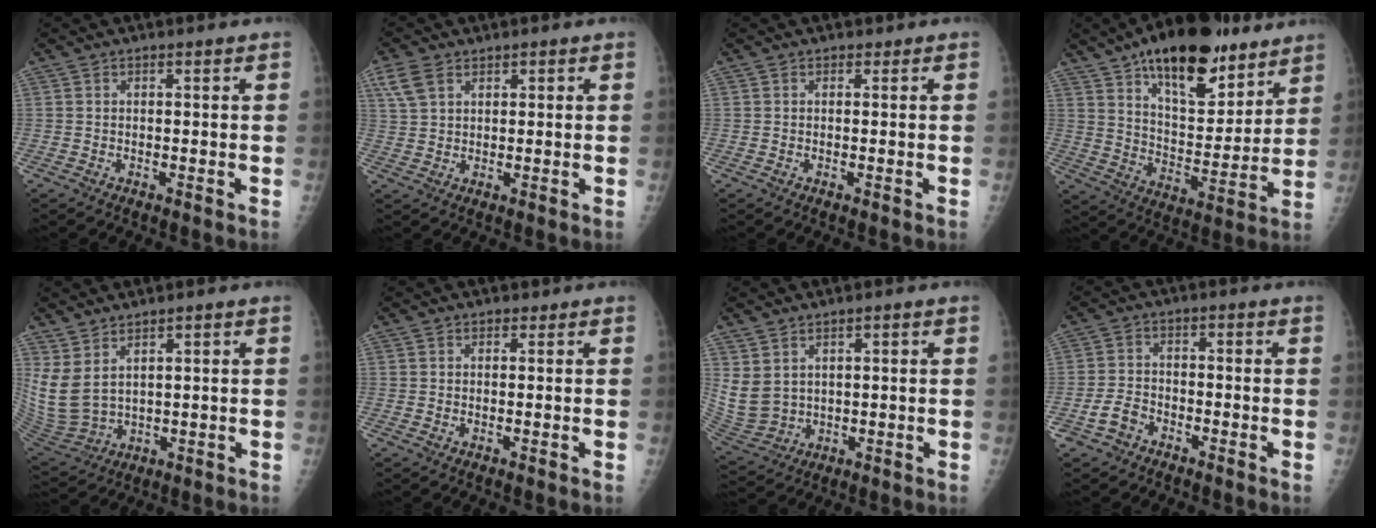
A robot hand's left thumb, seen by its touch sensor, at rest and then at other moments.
{"total": 5.0, "force": [2.5, 3.2, 2.8], "torque": [-0.051, 0.003, 0.056]}
{"total": 0.0}
{"total": 22.6, "force": [14.5, 9.9, 14.2], "torque": [-0.182, -0.062, 0.235]}
{"total": 10.8, "force": [4.3, 6.8, 7.2], "torque": [-0.159, -0.030, 0.109]}
{"total": 0.5, "force": [0.2, 0.5, 0.2], "torque": [-0.002, -0.001, 0.001]}
{"total": 8.1, "force": [2.6, 6.4, 4.2], "torque": [-0.082, -0.013, 0.075]}
{"total": 4.6, "force": [-2.6, 3.3, 1.8], "torque": [-0.027, 0.021, -0.049]}